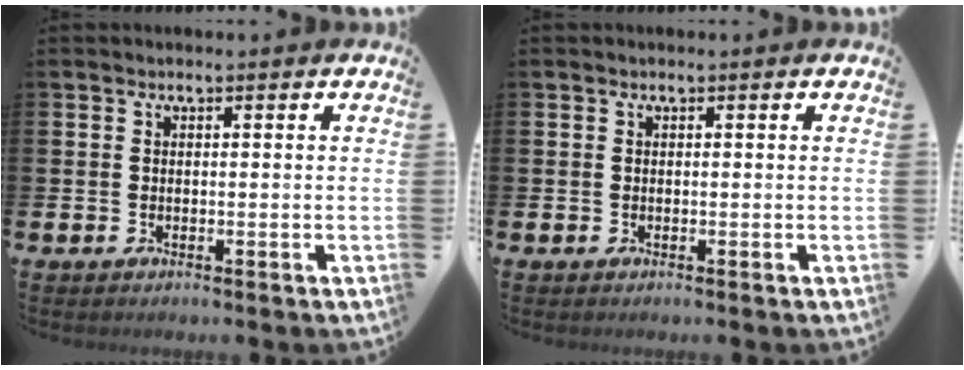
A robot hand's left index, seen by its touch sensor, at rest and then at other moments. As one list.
[{"total": 0.0}]